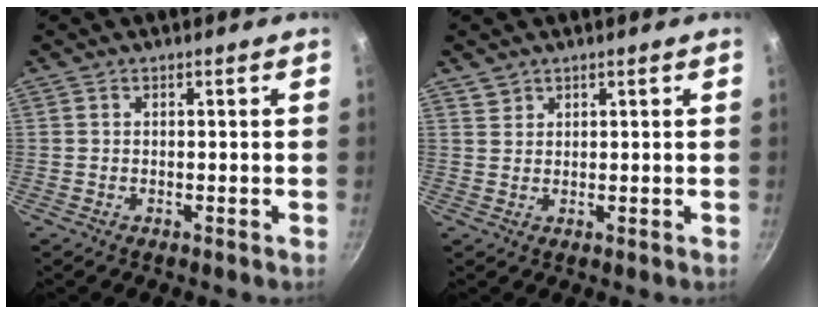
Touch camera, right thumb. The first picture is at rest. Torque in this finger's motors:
{"motor_torque": [-0.18, -0.21, 0.22, -0.14, -0.03]}